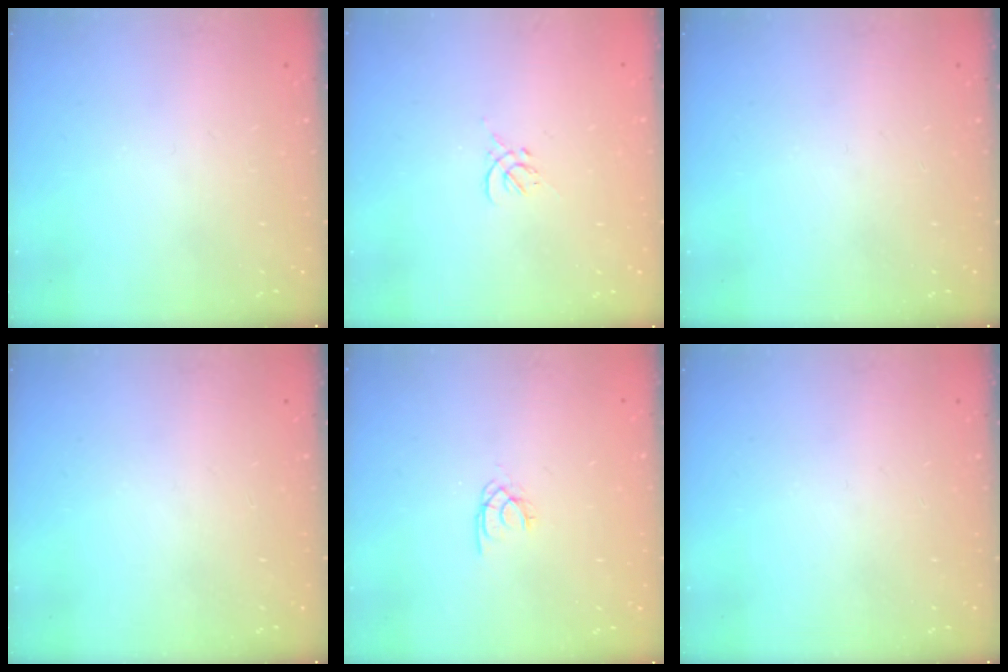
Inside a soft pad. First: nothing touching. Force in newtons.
{"total": 0.0}
{"total": 0.0}
{"total": 0.0}
{"total": 1.7, "press": 1.7, "slide": 0.2}
{"total": 0.0}